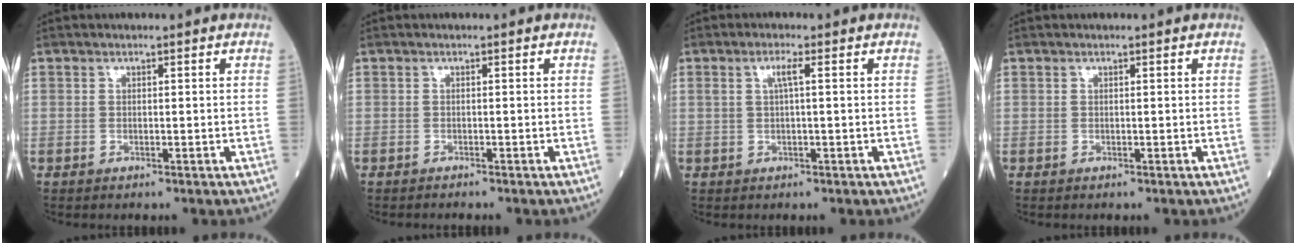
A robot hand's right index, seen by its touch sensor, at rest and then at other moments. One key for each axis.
{"total": 0.6, "fx": -0.6, "fy": -0.2, "fz": 0.0, "tx": -0.008, "ty": -0.002, "tz": -0.011}
{"total": 2.1, "fx": 0.5, "fy": 0.0, "fz": 2.0, "tx": -0.044, "ty": 0.005, "tz": 0.009}
{"total": 0.0}